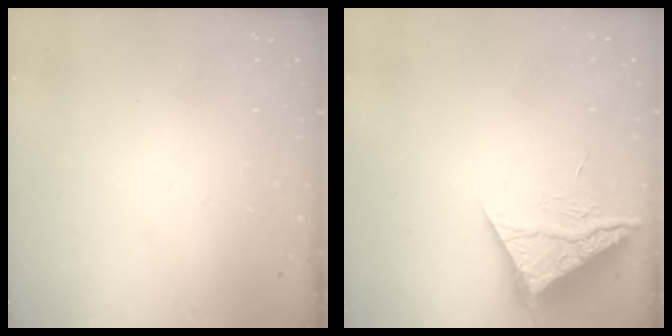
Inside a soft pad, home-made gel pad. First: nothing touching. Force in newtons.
{"total": 6.4, "press": 6.4, "slide": 0.2}